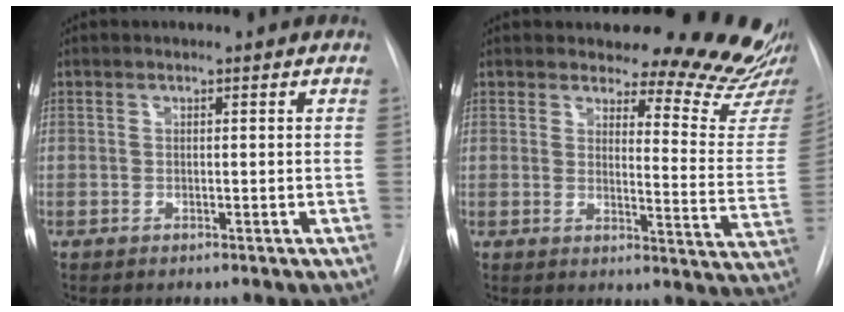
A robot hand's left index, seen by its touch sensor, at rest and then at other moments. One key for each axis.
{"total": 16.3, "fx": 15.6, "fy": 1.8, "fz": 4.6, "tx": -0.037, "ty": -0.132, "tz": 0.158}